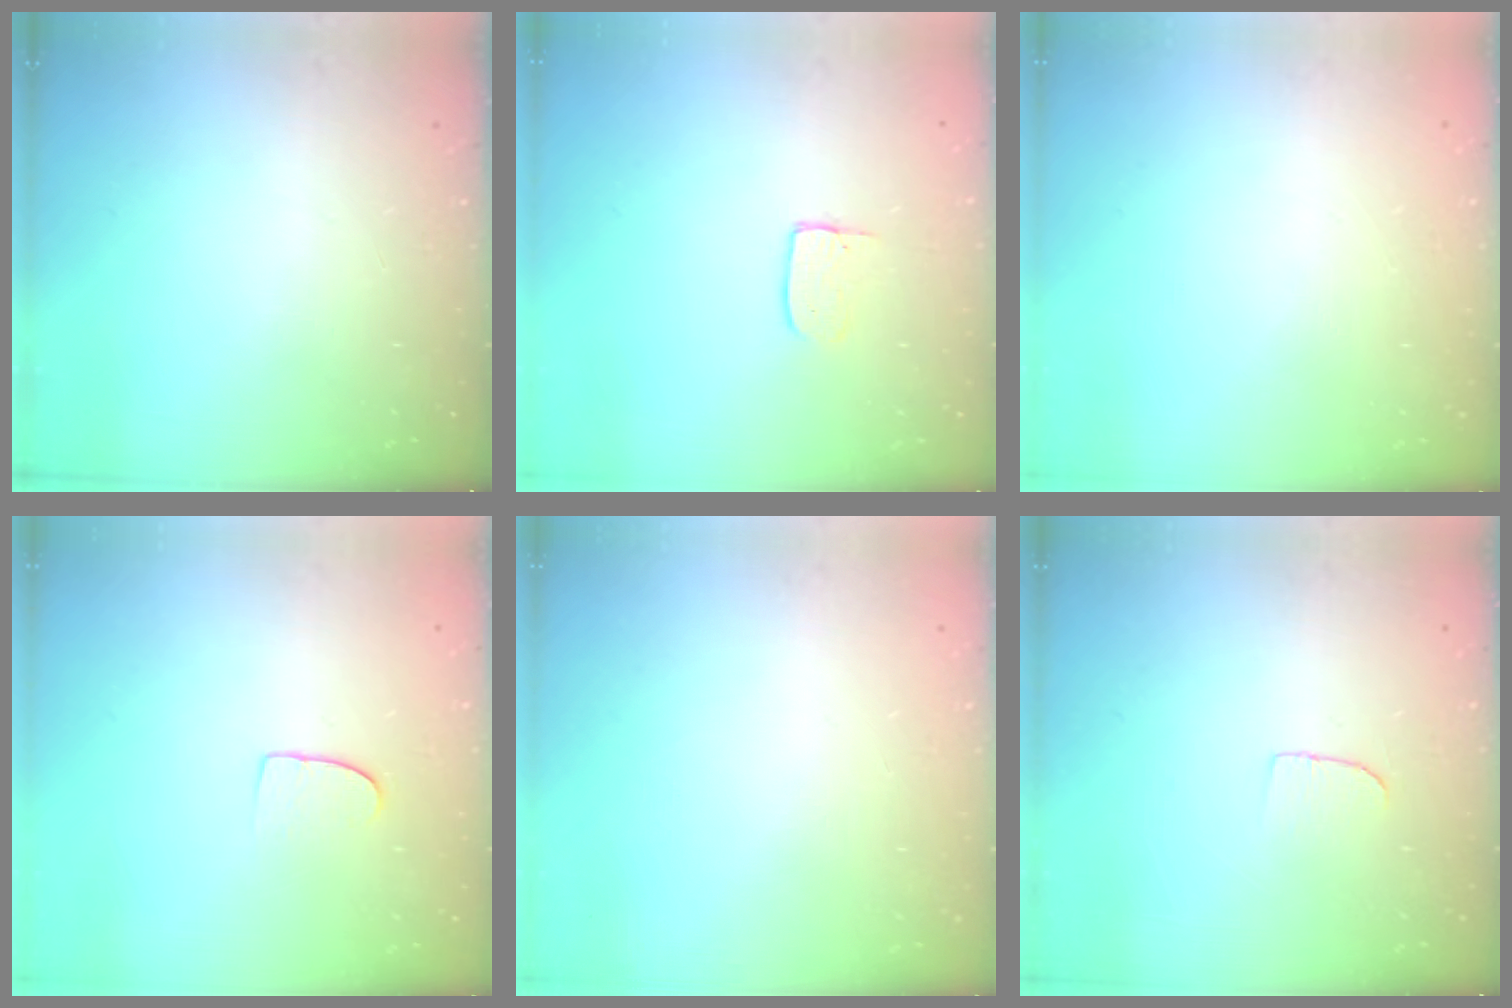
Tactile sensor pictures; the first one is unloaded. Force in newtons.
{"total": 4.3, "press": 4.3, "slide": 0.3}
{"total": 0.0}
{"total": 7.3, "press": 7.2, "slide": 0.5}
{"total": 0.0}
{"total": 4.6, "press": 4.6, "slide": 0.4}